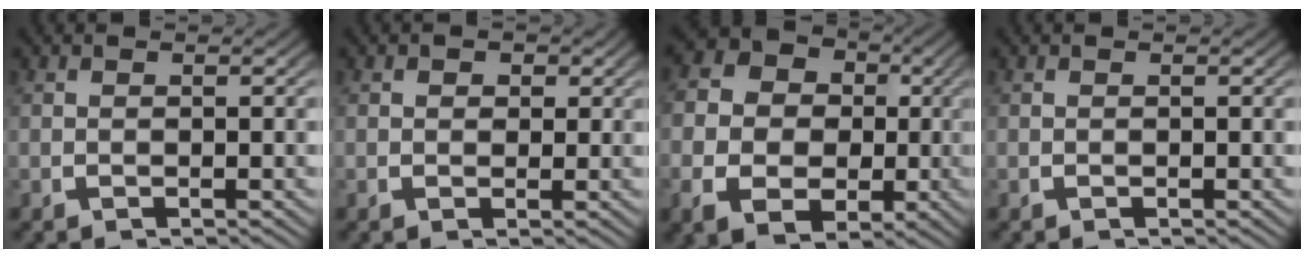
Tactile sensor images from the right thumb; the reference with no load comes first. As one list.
[{"total": 1.4, "force": [0.5, 1.2, 0.5], "torque": [-0.002, -0.012, 0.011]}, {"total": 14.8, "force": [1.5, 12.1, 8.4], "torque": [-0.174, -0.020, 0.018]}, {"total": 0.0}]